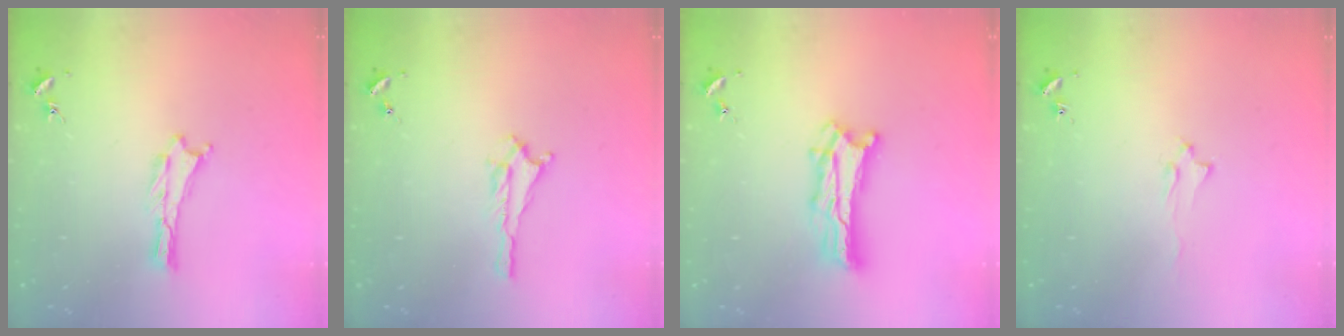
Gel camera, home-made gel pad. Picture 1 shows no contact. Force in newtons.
{"total": 1.5, "press": 1.4, "slide": 0.2}
{"total": 7.3, "press": 7.3, "slide": 0.7}
{"total": 1.6, "press": 1.5, "slide": 0.2}